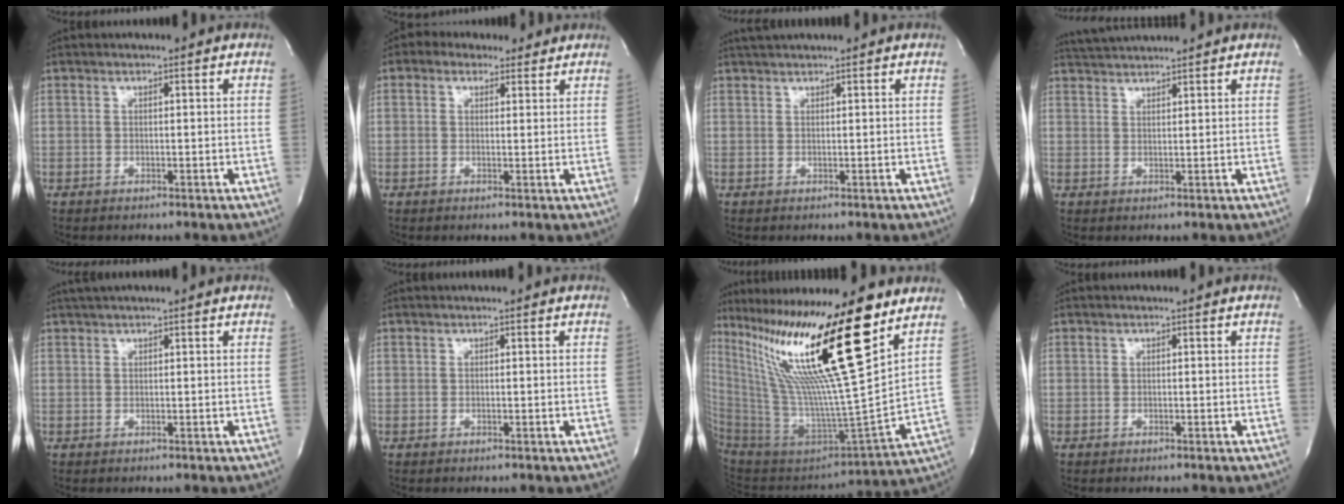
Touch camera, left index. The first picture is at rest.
{"total": 5.4, "force": [3.9, 3.4, 1.6], "torque": [-0.028, 0.027, 0.060]}
{"total": 2.6, "force": [2.5, 0.0, 0.9], "torque": [-0.015, 0.021, 0.045]}
{"total": 4.8, "force": [4.7, -0.3, 1.0], "torque": [-0.026, 0.025, 0.085]}
{"total": 2.9, "force": [2.5, 0.1, 1.5], "torque": [-0.024, 0.026, 0.042]}
{"total": 0.0}
{"total": 29.1, "force": [18.1, 0.3, 22.7], "torque": [-0.437, -0.012, 0.325]}
{"total": 0.0}